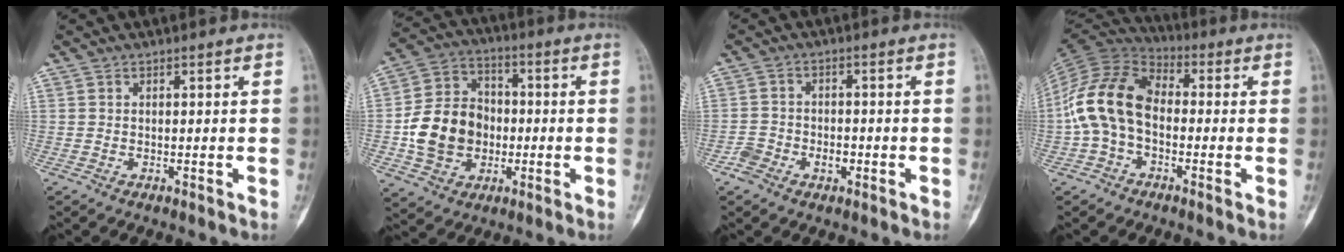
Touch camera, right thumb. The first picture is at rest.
{"total": 14.6, "force": [-1.9, 12.0, 8.2], "torque": [-0.122, 0.027, -0.034]}
{"total": 4.9, "force": [-2.2, 3.4, 2.6], "torque": [-0.039, 0.023, -0.036]}
{"total": 13.8, "force": [-1.6, 9.3, 10.1], "torque": [-0.194, 0.037, -0.042]}